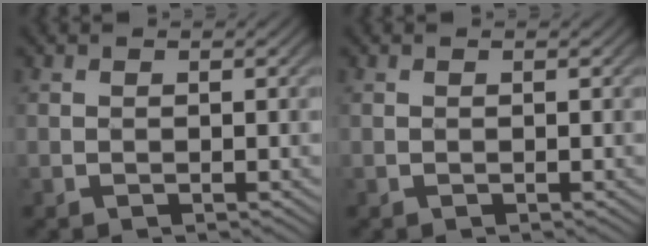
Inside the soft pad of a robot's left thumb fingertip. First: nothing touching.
{"total": 0.0}